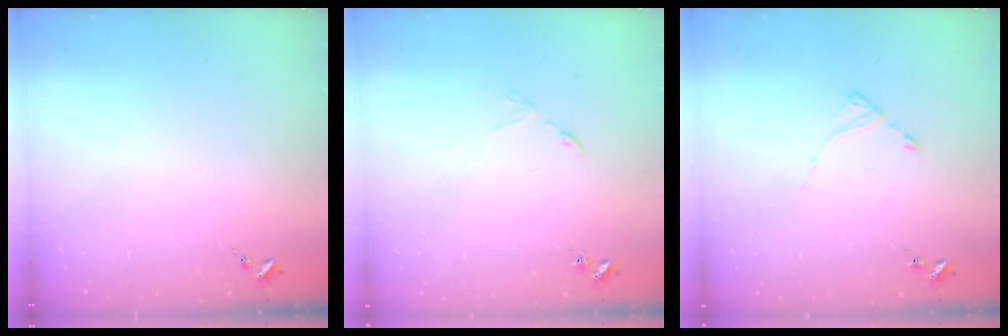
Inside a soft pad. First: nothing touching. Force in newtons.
{"total": 3.8, "press": 3.8, "slide": 0.5}
{"total": 2.7, "press": 2.7, "slide": 0.3}